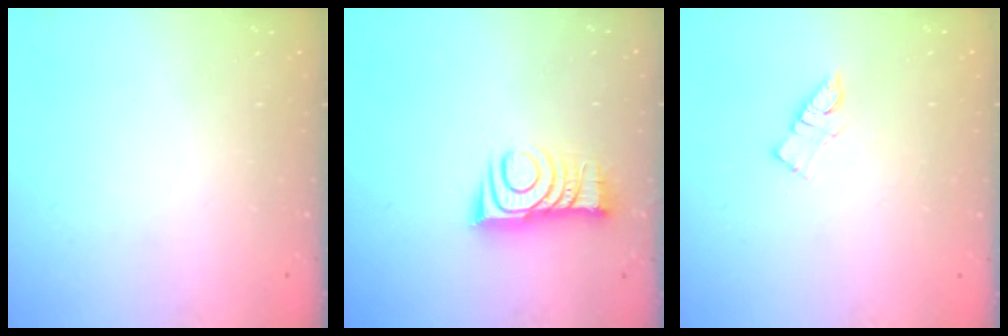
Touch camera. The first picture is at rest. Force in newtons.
{"total": 10.5, "press": 10.5, "slide": 0.3}
{"total": 7.5, "press": 7.4, "slide": 0.4}